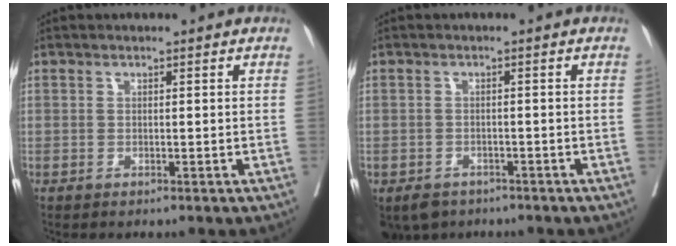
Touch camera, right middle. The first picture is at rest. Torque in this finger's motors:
{"motor_torque": [0.80, -0.69, 0.05, 0.06]}